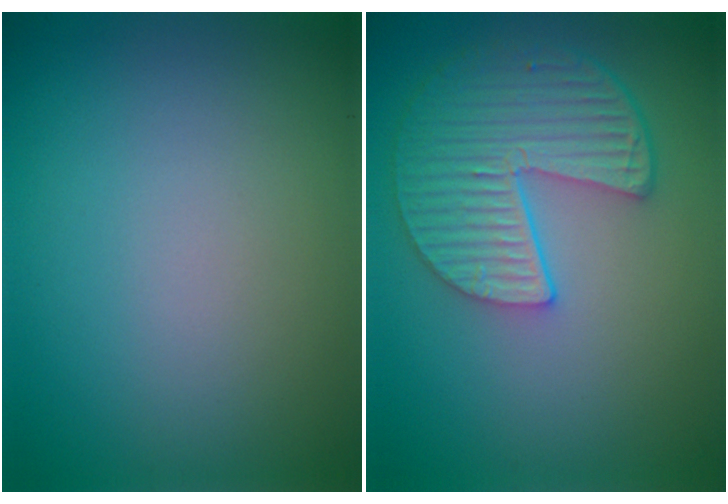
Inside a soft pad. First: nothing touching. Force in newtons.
{"total": 6.2, "press": 4.8, "slide": 4.0}